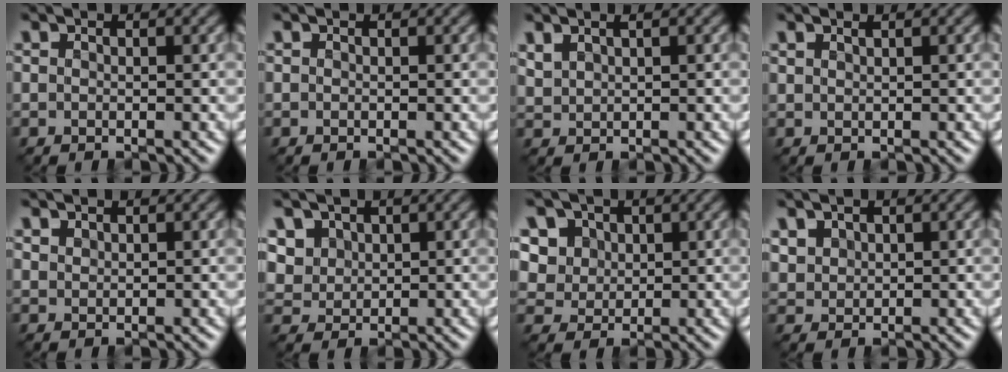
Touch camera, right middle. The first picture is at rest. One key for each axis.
{"total": 0.0}
{"total": 1.8, "fx": 1.3, "fy": 0.7, "fz": 1.0, "tx": -0.022, "ty": 0.005, "tz": 0.027}
{"total": 0.7, "fx": 0.6, "fy": 0.1, "fz": 0.3, "tx": -0.005, "ty": -0.001, "tz": 0.012}
{"total": 0.9, "fx": 0.8, "fy": 0.4, "fz": 0.2, "tx": -0.005, "ty": 0.000, "tz": 0.021}
{"total": 4.3, "fx": 1.9, "fy": 3.4, "fz": 1.8, "tx": -0.067, "ty": 0.005, "tz": 0.050}
{"total": 6.5, "fx": 2.6, "fy": 5.4, "fz": 2.5, "tx": -0.062, "ty": 0.005, "tz": 0.038}
{"total": 2.4, "fx": 1.4, "fy": 1.8, "fz": 0.9, "tx": -0.033, "ty": 0.001, "tz": 0.036}